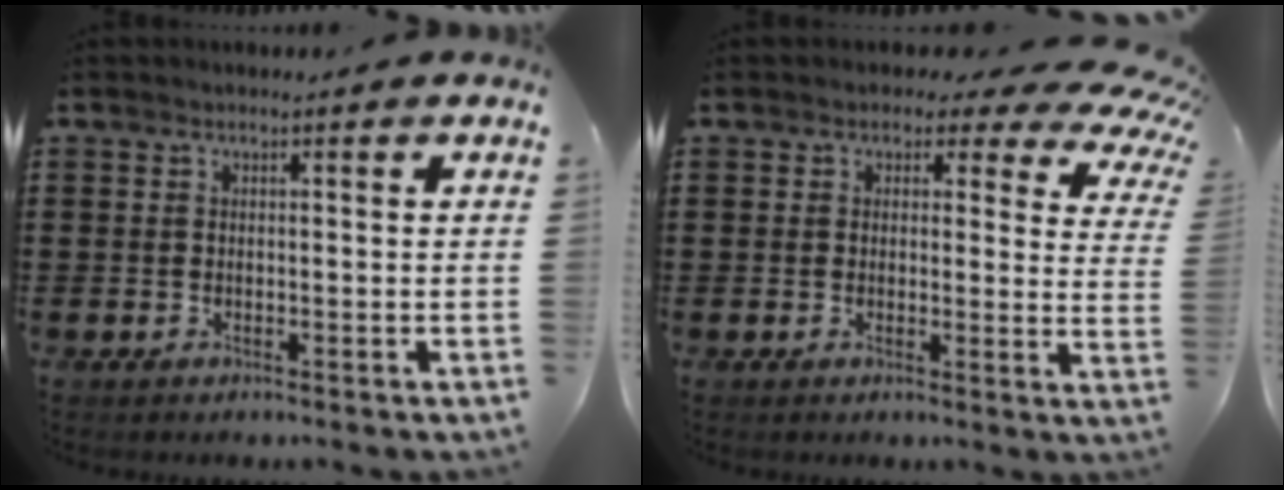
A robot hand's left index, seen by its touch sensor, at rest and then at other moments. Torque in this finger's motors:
{"motor_torque": [2.14, 0.00, 0.53, -0.01]}